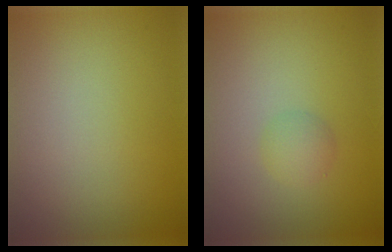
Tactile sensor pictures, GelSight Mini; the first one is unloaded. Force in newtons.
{"total": 1.5, "press": 1.5, "slide": 0.1}